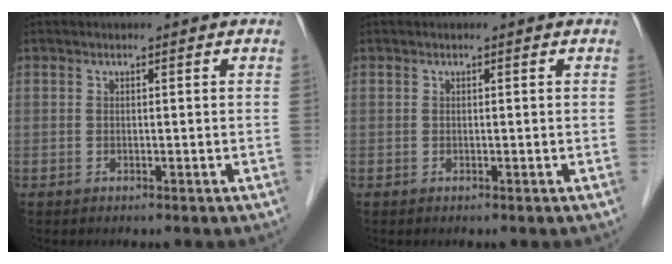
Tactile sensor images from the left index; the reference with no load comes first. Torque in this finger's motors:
{"motor_torque": [-0.11, -0.01, 0.04, 0.00]}